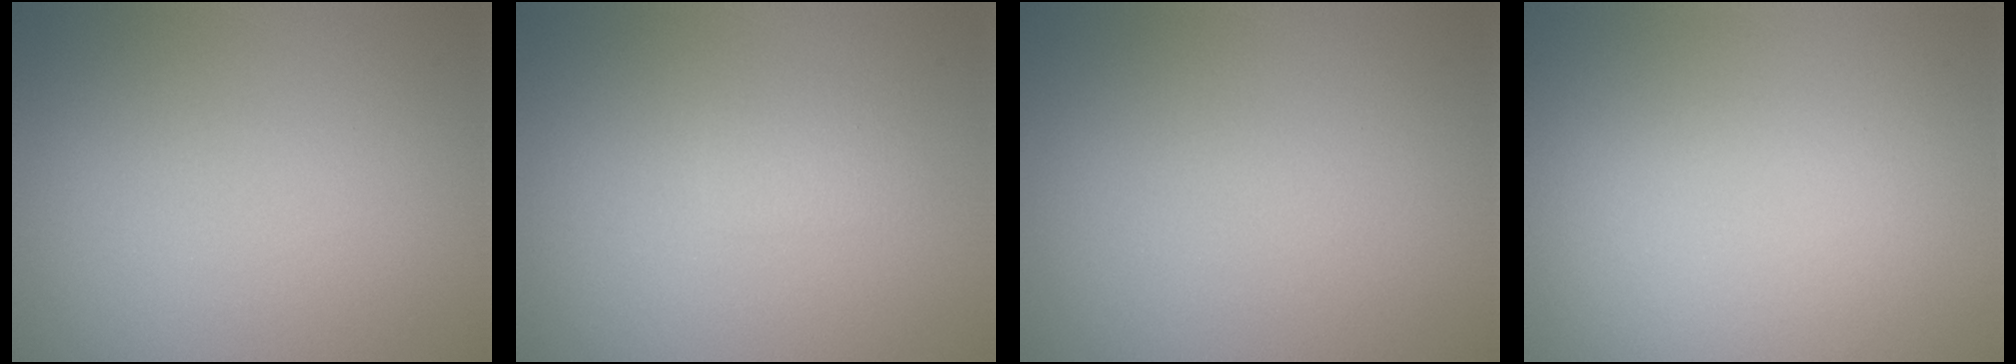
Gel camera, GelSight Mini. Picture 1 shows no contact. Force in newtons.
{"total": 1.2, "press": 1.2, "slide": 0.1}
{"total": 0.0}
{"total": 0.5, "press": 0.5, "slide": 0.0}